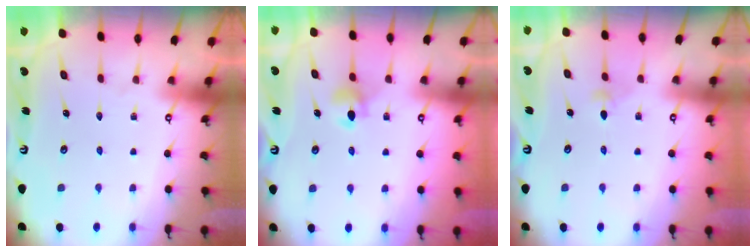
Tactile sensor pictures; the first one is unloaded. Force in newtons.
{"total": 6.0, "press": 6.0, "slide": 0.8}
{"total": 2.8, "press": 2.7, "slide": 0.8}